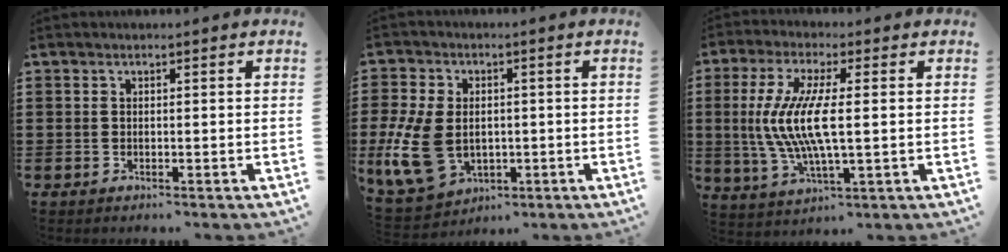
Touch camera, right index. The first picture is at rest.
{"total": 10.9, "force": [-1.5, 7.3, 7.9], "torque": [-0.198, 0.001, -0.028]}
{"total": 9.4, "force": [0.0, 2.2, 9.2], "torque": [-0.209, -0.020, -0.010]}